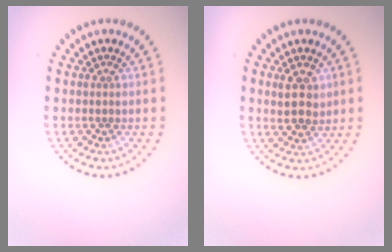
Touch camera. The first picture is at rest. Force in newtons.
{"total": 2.7, "press": 2.6, "slide": 0.7}